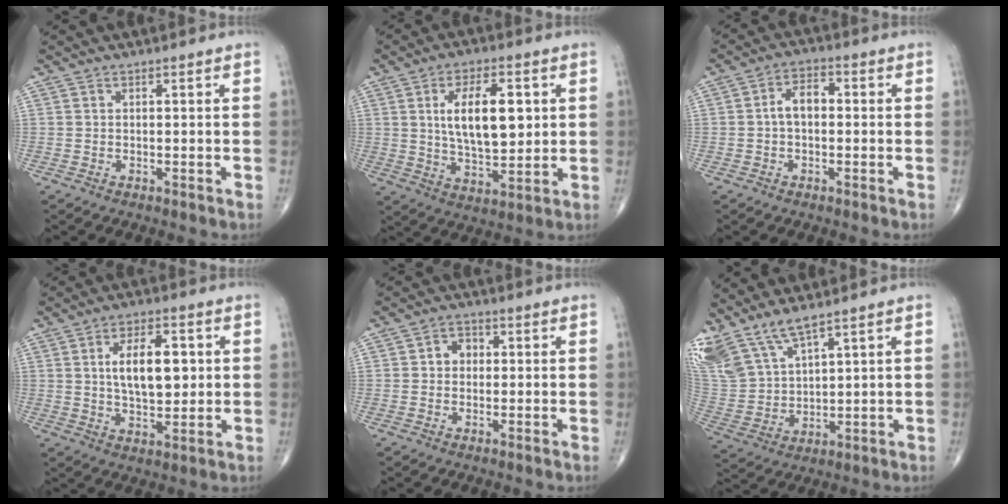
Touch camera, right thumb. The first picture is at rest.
{"total": 13.4, "force": [2.8, 6.2, 11.6], "torque": [-0.179, -0.013, 0.053]}
{"total": 4.9, "force": [-0.2, 3.0, 3.9], "torque": [-0.061, 0.021, -0.012]}
{"total": 10.9, "force": [1.8, 5.4, 9.3], "torque": [-0.134, -0.006, 0.032]}
{"total": 3.4, "force": [0.3, 2.9, 1.8], "torque": [-0.011, 0.012, -0.002]}
{"total": 11.6, "force": [9.0, 3.5, 6.5], "torque": [-0.142, -0.031, 0.201]}